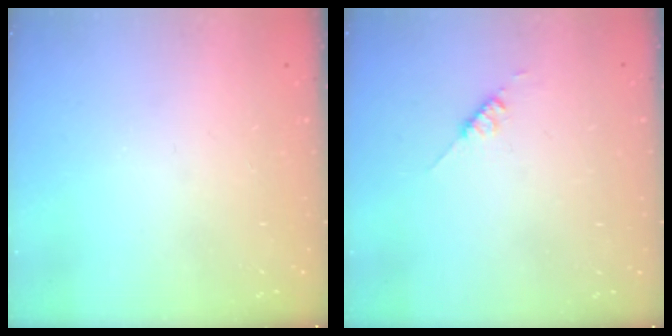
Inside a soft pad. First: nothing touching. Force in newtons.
{"total": 2.6, "press": 2.6, "slide": 0.3}